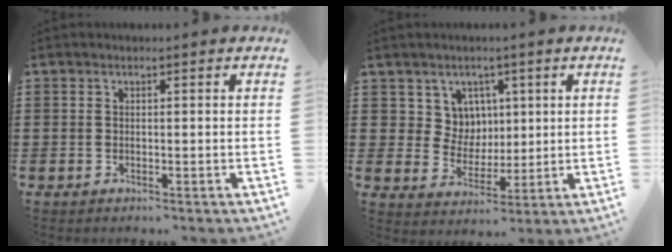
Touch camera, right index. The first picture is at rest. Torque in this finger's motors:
{"motor_torque": [0.19, 0.42, 0.07, 0.01]}